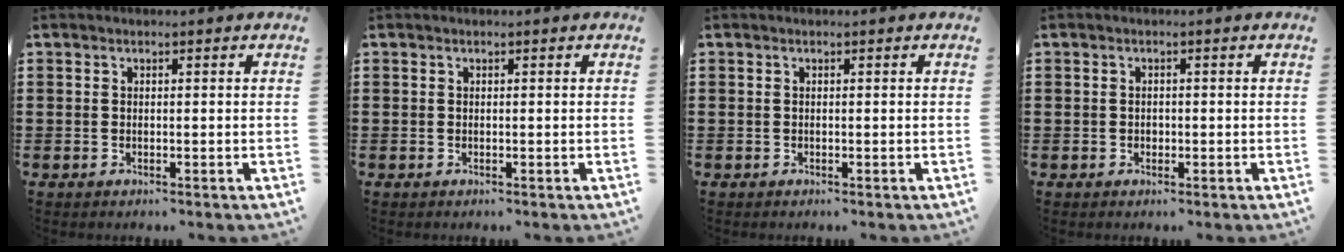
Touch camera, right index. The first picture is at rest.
{"total": 0.0}
{"total": 0.0}
{"total": 0.7, "force": [-0.1, 0.6, 0.3], "torque": [-0.006, 0.002, -0.002]}